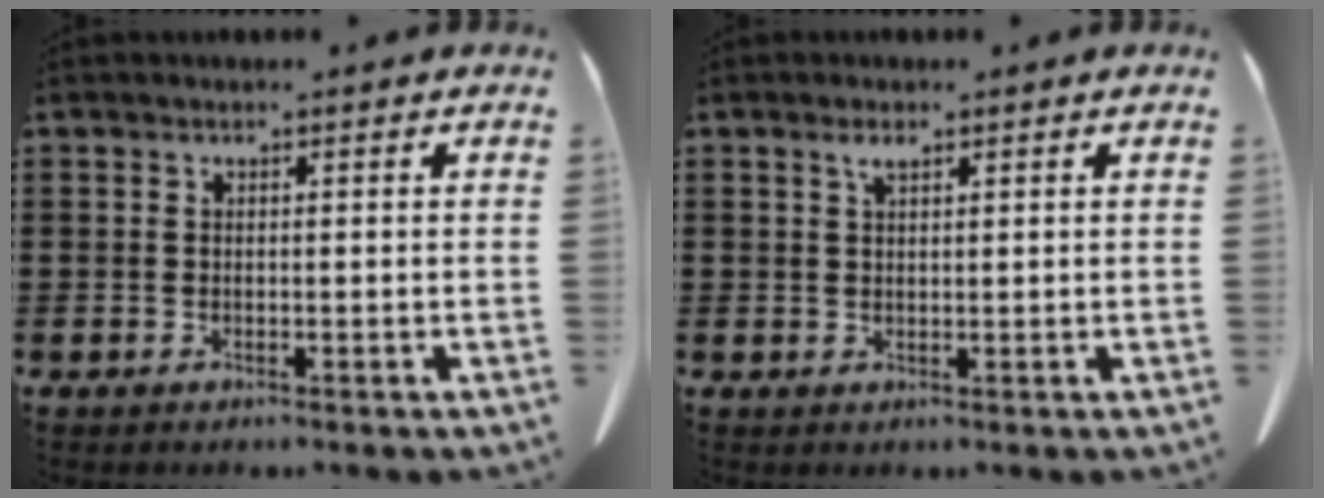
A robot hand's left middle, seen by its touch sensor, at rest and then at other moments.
{"total": 1.7, "force": [1.1, 0.6, 1.2], "torque": [-0.020, -0.003, 0.019]}